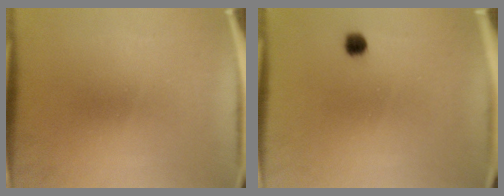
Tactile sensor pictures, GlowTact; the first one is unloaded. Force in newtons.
{"total": 1.8}